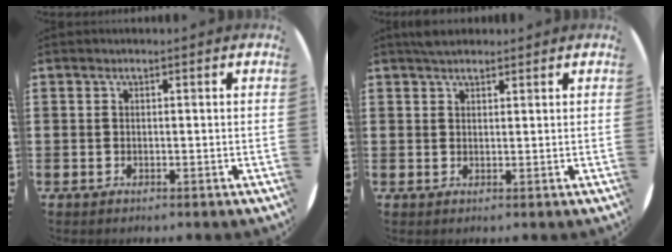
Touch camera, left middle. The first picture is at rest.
{"total": 1.9, "force": [1.7, 0.6, 0.5], "torque": [-0.004, 0.001, 0.031]}